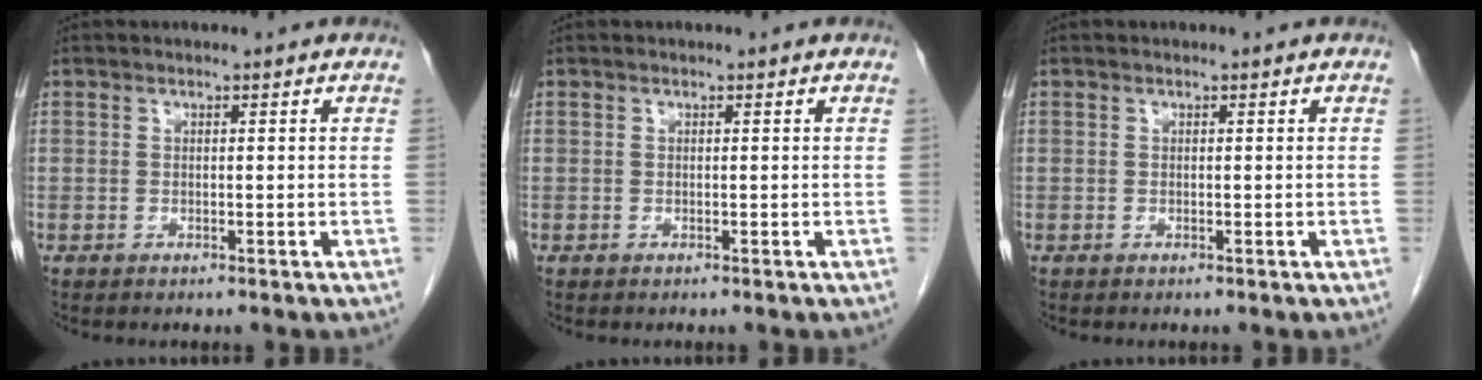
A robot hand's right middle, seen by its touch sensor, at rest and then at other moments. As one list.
[{"total": 0.0}, {"total": 0.0}]